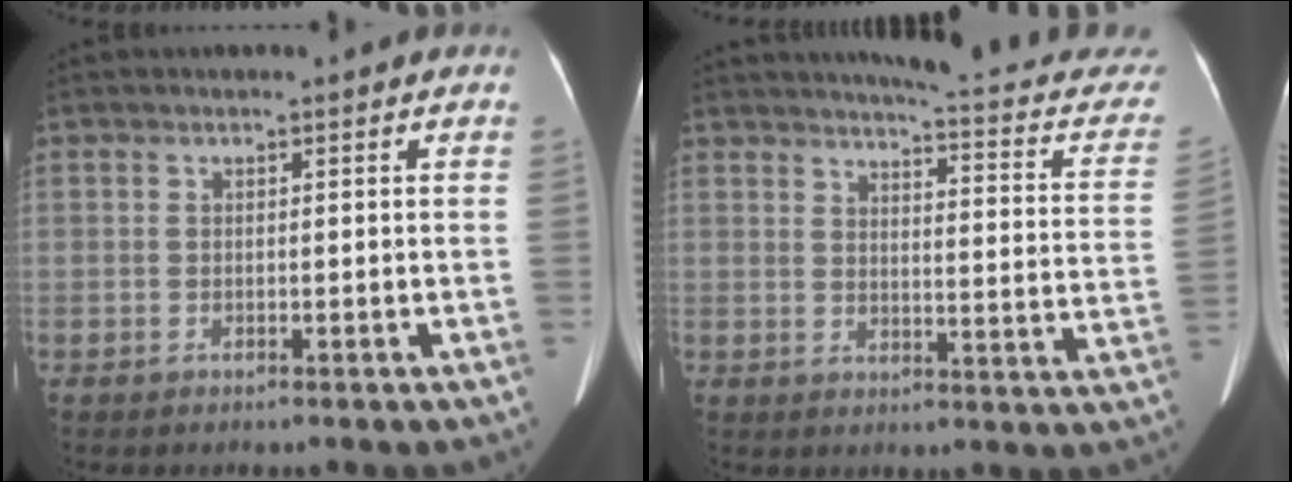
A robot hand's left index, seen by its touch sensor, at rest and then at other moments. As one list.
[{"total": 17.5, "force": [15.8, 2.4, 7.1], "torque": [-0.080, -0.056, 0.162]}]